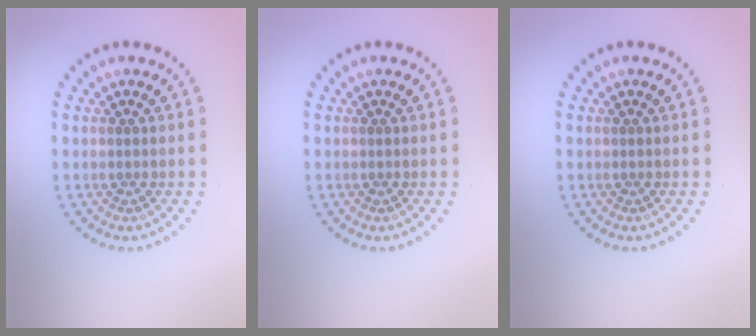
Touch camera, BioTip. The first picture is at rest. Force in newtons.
{"total": 0.0}
{"total": 0.0}